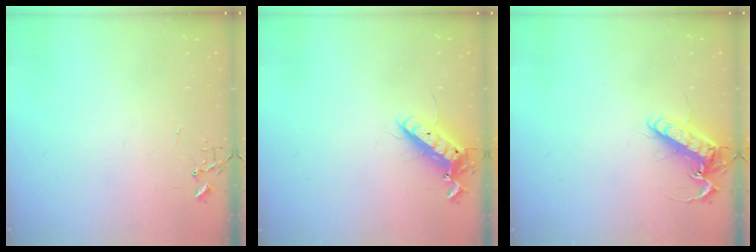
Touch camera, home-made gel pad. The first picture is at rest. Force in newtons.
{"total": 12.2, "press": 12.0, "slide": 2.3}
{"total": 13.7, "press": 13.5, "slide": 2.3}